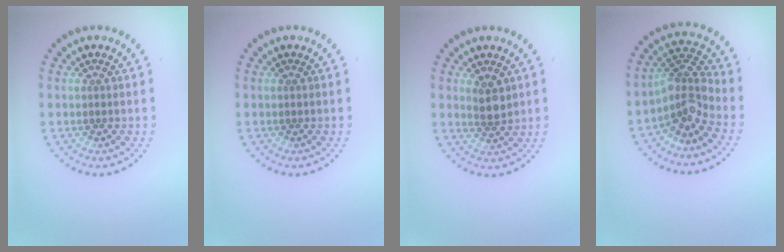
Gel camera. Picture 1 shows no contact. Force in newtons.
{"total": 0.0}
{"total": 2.1, "press": 1.7, "slide": 1.1}
{"total": 3.5, "press": 2.5, "slide": 2.4}